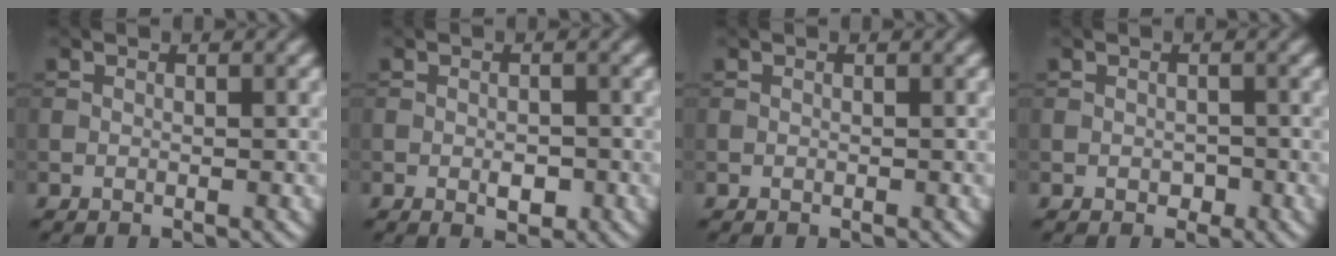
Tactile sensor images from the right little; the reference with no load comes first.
{"total": 1.8, "force": [-0.6, 0.9, 1.4], "torque": [-0.021, 0.000, -0.009]}
{"total": 0.0}
{"total": 0.9, "force": [-0.3, 0.7, 0.5], "torque": [-0.006, -0.003, -0.006]}